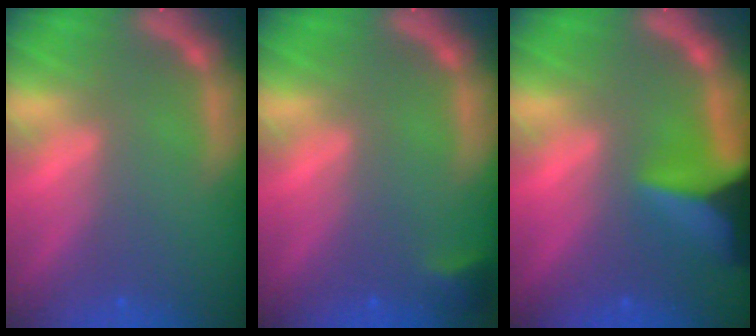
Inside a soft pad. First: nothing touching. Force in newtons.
{"total": 1.4}
{"total": 8.9}